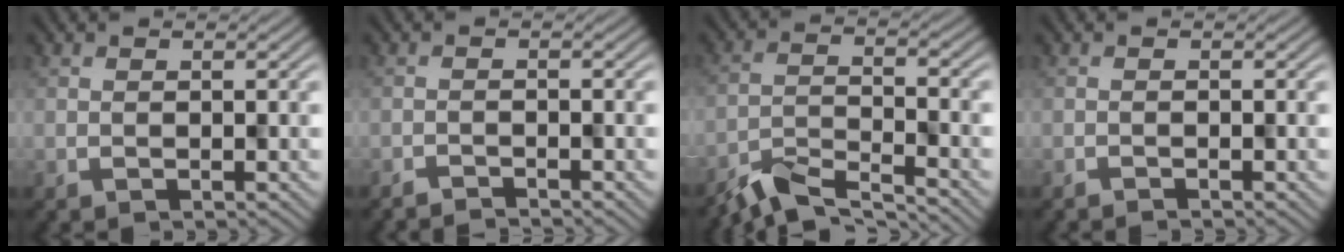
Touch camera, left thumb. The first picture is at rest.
{"total": 2.0, "force": [-1.9, 0.0, 0.1], "torque": [0.002, 0.000, -0.036]}
{"total": 6.4, "force": [-5.6, 1.2, 2.9], "torque": [-0.055, -0.010, -0.103]}
{"total": 0.9, "force": [-0.9, 0.0, 0.0], "torque": [0.002, 0.001, -0.015]}